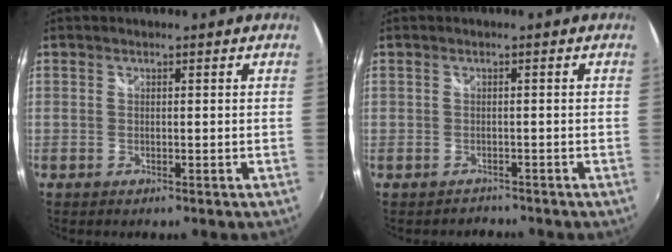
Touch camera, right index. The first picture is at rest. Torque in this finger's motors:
{"motor_torque": [-2.14, 0.00, -1.05, -0.21]}